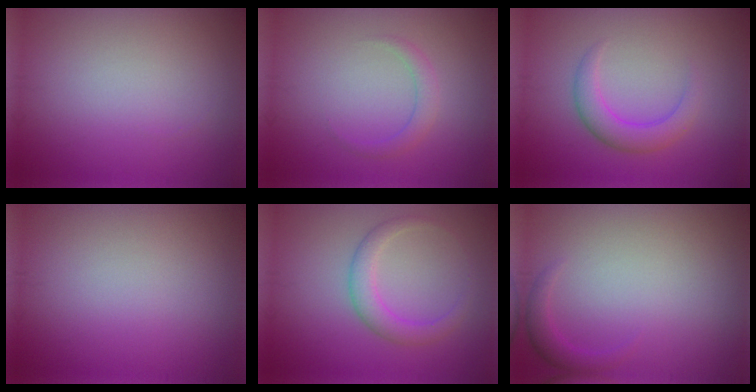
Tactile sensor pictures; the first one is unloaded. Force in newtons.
{"total": 1.5, "press": 1.5, "slide": 0.1}
{"total": 3.0, "press": 3.0, "slide": 0.1}
{"total": 0.0}
{"total": 2.7, "press": 2.7, "slide": 0.1}
{"total": 1.5, "press": 1.5, "slide": 0.0}